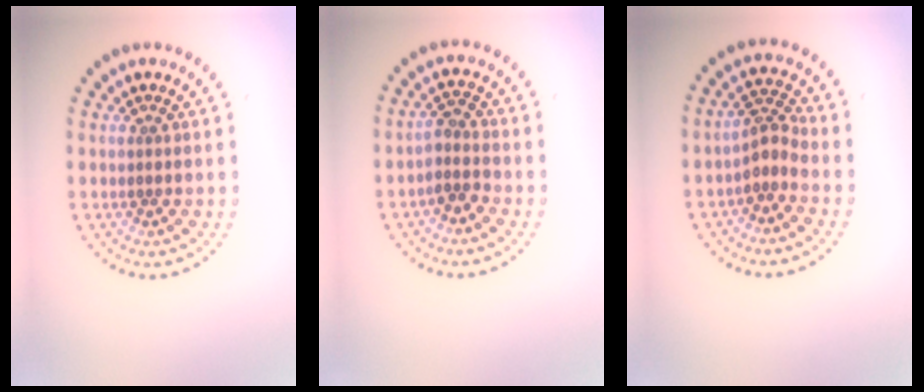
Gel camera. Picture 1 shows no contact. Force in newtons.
{"total": 1.9, "press": 1.5, "slide": 1.1}
{"total": 2.2, "press": 1.7, "slide": 1.4}